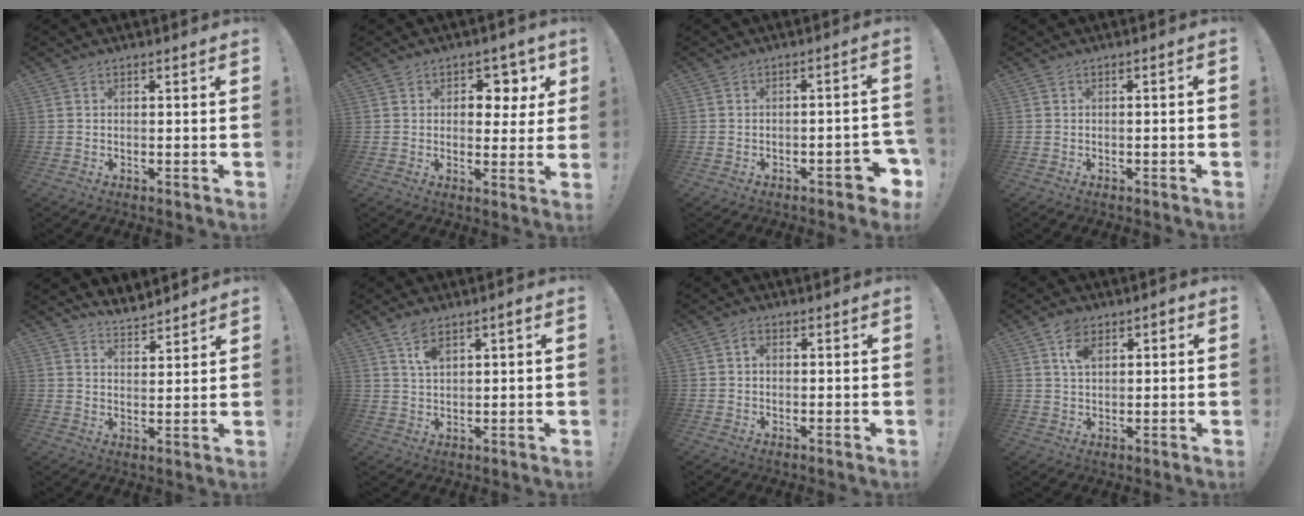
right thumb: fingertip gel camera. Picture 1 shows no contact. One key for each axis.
{"total": 6.8, "fx": 3.5, "fy": 5.0, "fz": 2.9, "tx": -0.025, "ty": -0.028, "tz": 0.061}
{"total": 5.3, "fx": -3.0, "fy": 1.7, "fz": 4.0, "tx": -0.050, "ty": 0.012, "tz": -0.045}
{"total": 1.3, "fx": -0.8, "fy": -0.3, "fz": 0.9, "tx": -0.016, "ty": -0.001, "tz": -0.014}
{"total": 5.2, "fx": 5.0, "fy": 1.2, "fz": 1.0, "tx": -0.005, "ty": -0.042, "tz": 0.089}
{"total": 5.5, "fx": 2.8, "fy": 2.2, "fz": 4.1, "tx": -0.069, "ty": -0.006, "tz": 0.049}
{"total": 1.6, "fx": 0.1, "fy": 1.3, "fz": 1.0, "tx": -0.021, "ty": 0.006, "tz": 0.000}
{"total": 6.4, "fx": 2.5, "fy": 4.1, "fz": 4.3, "tx": -0.064, "ty": 0.002, "tz": 0.044}